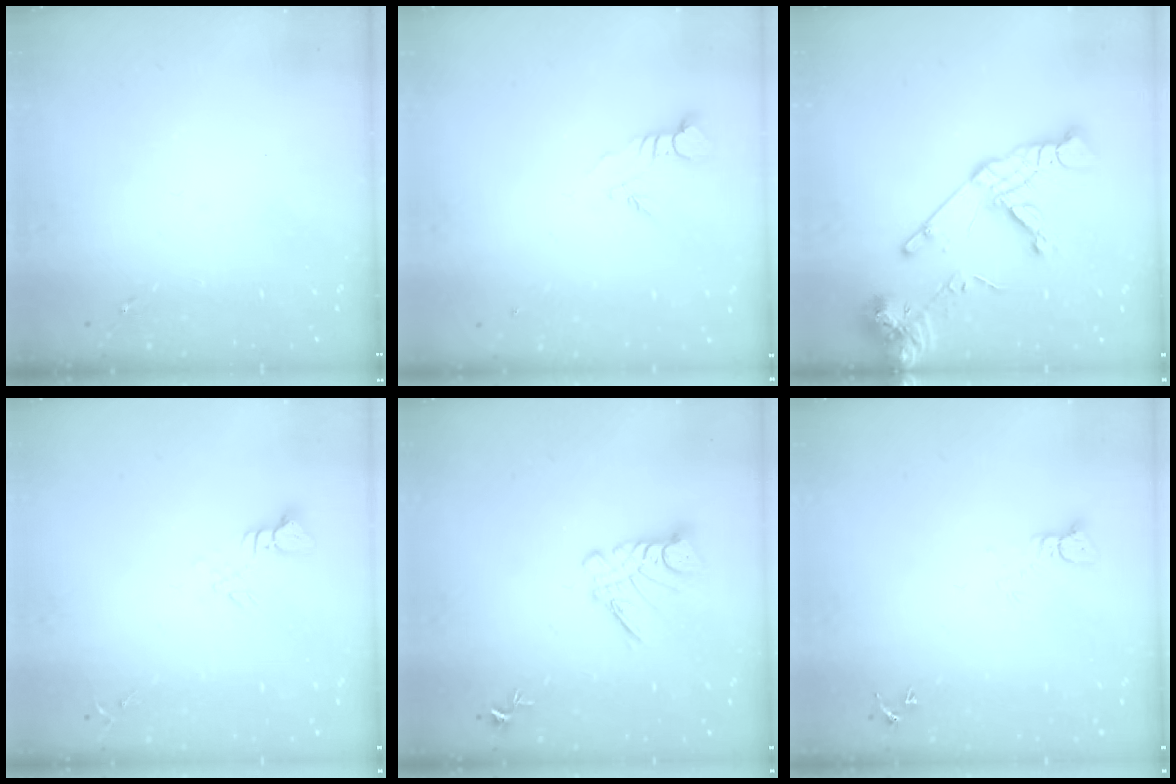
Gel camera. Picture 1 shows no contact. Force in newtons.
{"total": 3.5, "press": 3.5, "slide": 0.2}
{"total": 16.3, "press": 16.2, "slide": 2.1}
{"total": 3.9, "press": 3.9, "slide": 0.3}
{"total": 9.7, "press": 9.7, "slide": 0.9}
{"total": 3.1, "press": 3.1, "slide": 0.1}